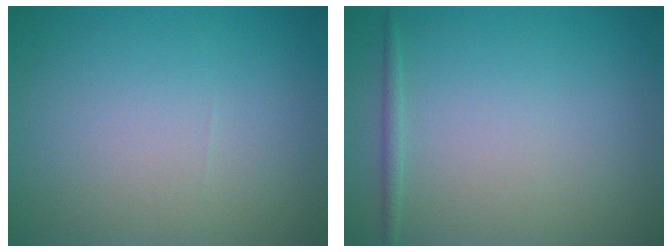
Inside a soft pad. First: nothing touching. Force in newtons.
{"total": 0.8, "press": 0.8, "slide": 0.1}